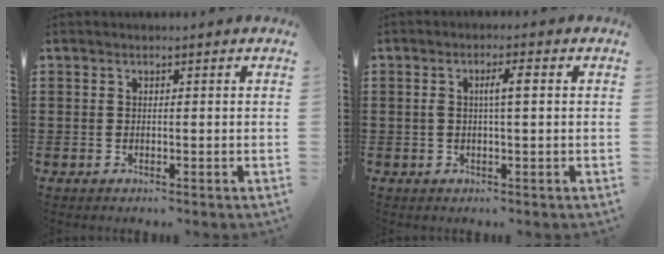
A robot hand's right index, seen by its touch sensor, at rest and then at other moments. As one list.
[{"total": 3.1, "force": [0.4, 0.5, 3.1], "torque": [-0.059, 0.003, 0.003]}]